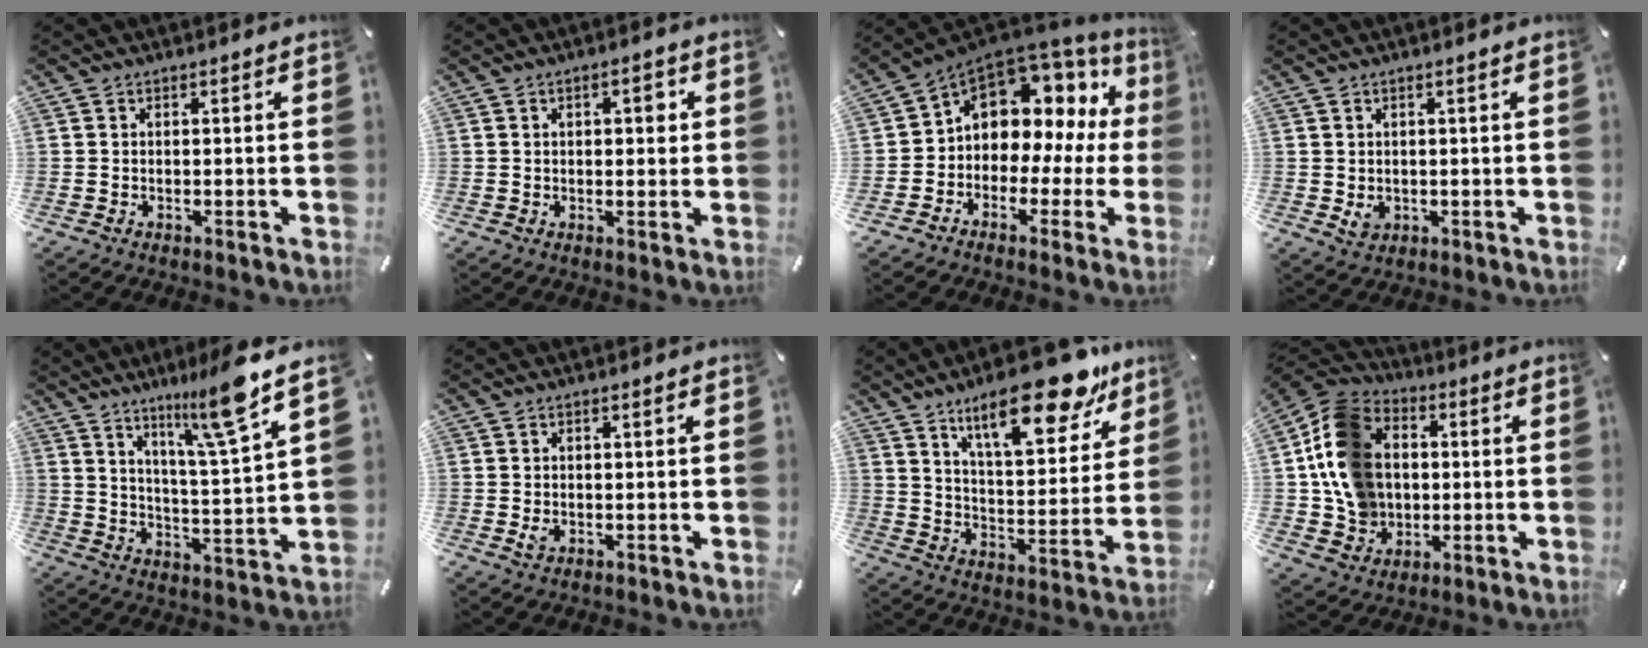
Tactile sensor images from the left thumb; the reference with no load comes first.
{"total": 3.5, "force": [0.9, 1.8, 2.9], "torque": [-0.034, 0.000, 0.006]}
{"total": 9.4, "force": [4.1, 7.5, 4.0], "torque": [-0.074, -0.046, 0.073]}
{"total": 2.7, "force": [0.1, 2.3, 1.5], "torque": [-0.010, -0.003, 0.001]}
{"total": 14.2, "force": [10.8, 1.0, 9.1], "torque": [-0.143, -0.069, 0.170]}
{"total": 1.4, "force": [0.1, 0.9, 1.1], "torque": [-0.021, 0.002, 0.001]}
{"total": 22.3, "force": [15.6, 8.2, 13.6], "torque": [-0.198, -0.096, 0.255]}
{"total": 15.9, "force": [0.9, 13.9, 7.6], "torque": [-0.167, 0.013, 0.022]}